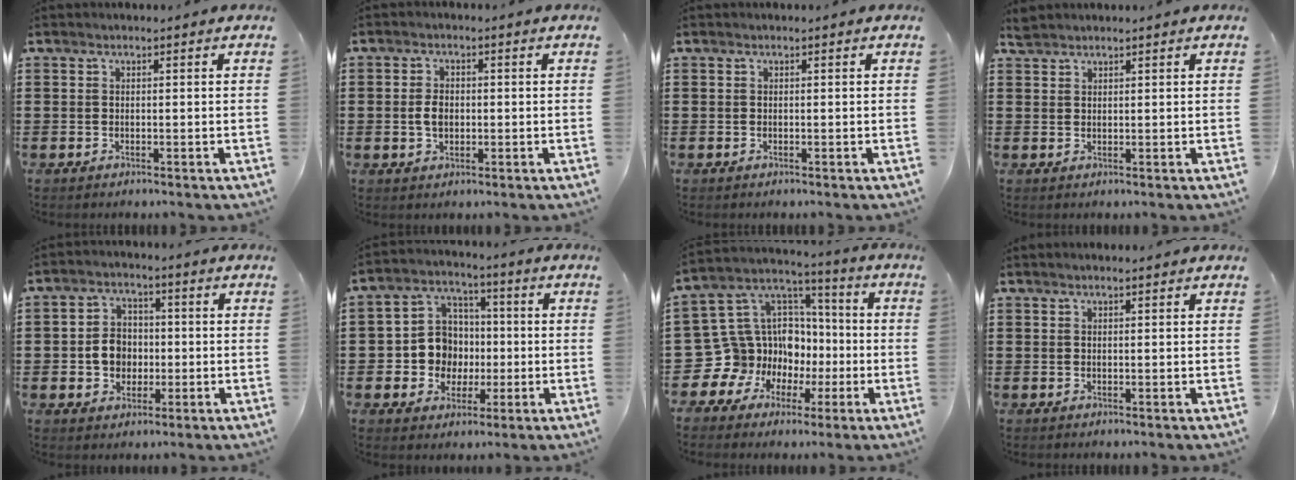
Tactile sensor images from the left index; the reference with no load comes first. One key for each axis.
{"total": 3.2, "fx": -0.1, "fy": 2.0, "fz": 2.5, "tx": -0.056, "ty": 0.003, "tz": -0.005}
{"total": 0.0}
{"total": 2.5, "fx": 2.4, "fy": 0.4, "fz": 0.4, "tx": -0.015, "ty": 0.001, "tz": 0.049}
{"total": 5.7, "fx": -0.5, "fy": 4.9, "fz": 2.8, "tx": -0.058, "ty": 0.010, "tz": -0.013}
{"total": 8.3, "fx": -0.6, "fy": 7.8, "fz": 2.7, "tx": -0.090, "ty": 0.015, "tz": -0.006}
{"total": 14.3, "fx": -4.0, "fy": 13.2, "fz": 3.8, "tx": -0.127, "ty": -0.013, "tz": -0.042}
{"total": 0.7, "fx": 0.5, "fy": 0.0, "fz": 0.5, "tx": -0.010, "ty": 0.001, "tz": 0.009}